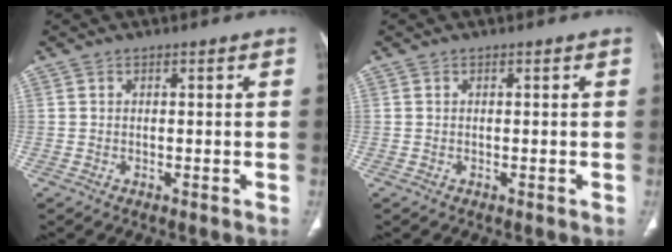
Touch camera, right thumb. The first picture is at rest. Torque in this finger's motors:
{"motor_torque": [0.00, 0.02, -0.24, 0.22, 0.01]}